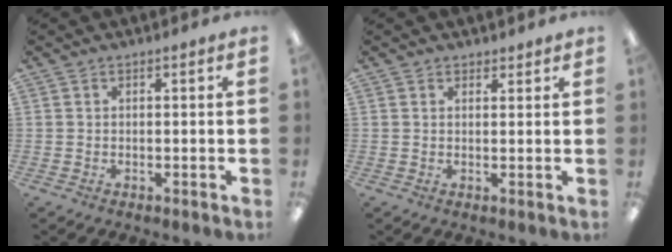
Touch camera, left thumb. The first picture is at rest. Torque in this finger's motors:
{"motor_torque": [-0.45, -0.11, -0.12, -0.12, 0.07]}